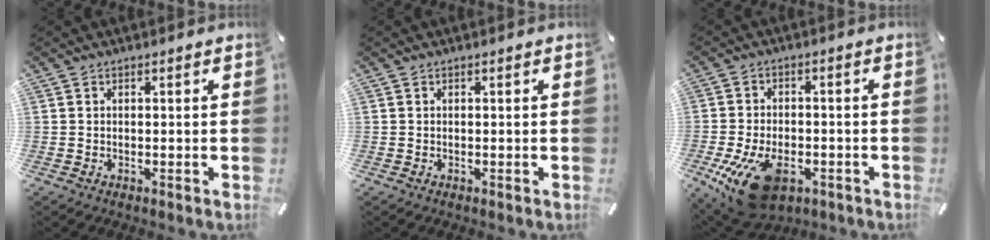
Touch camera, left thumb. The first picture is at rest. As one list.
[{"total": 0.0}, {"total": 14.2, "force": [-6.0, 8.1, 10.1], "torque": [-0.198, 0.017, -0.100]}]